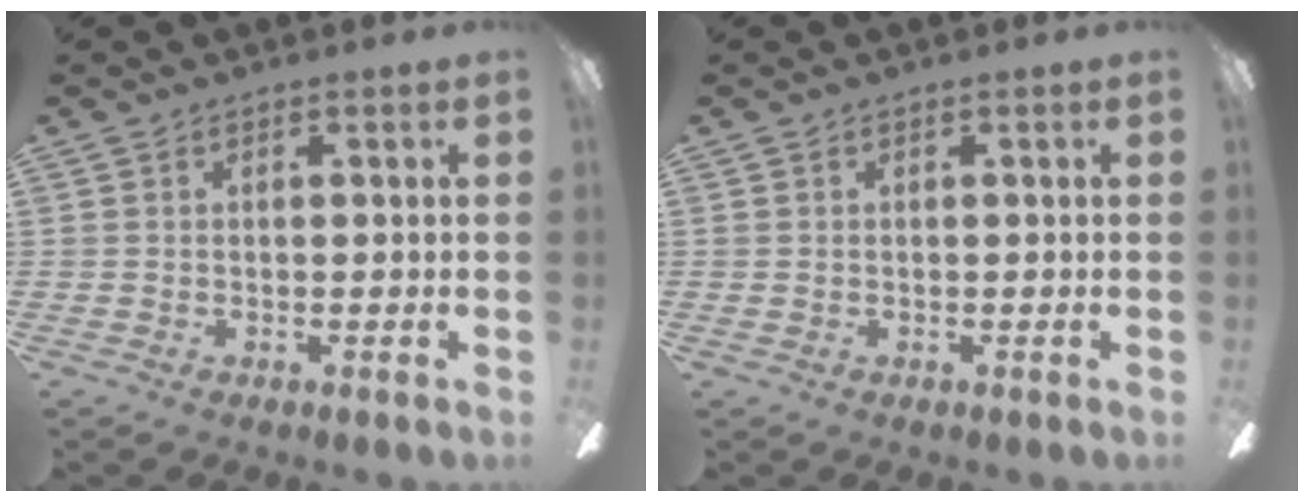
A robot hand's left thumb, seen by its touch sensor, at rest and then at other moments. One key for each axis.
{"total": 0.0}